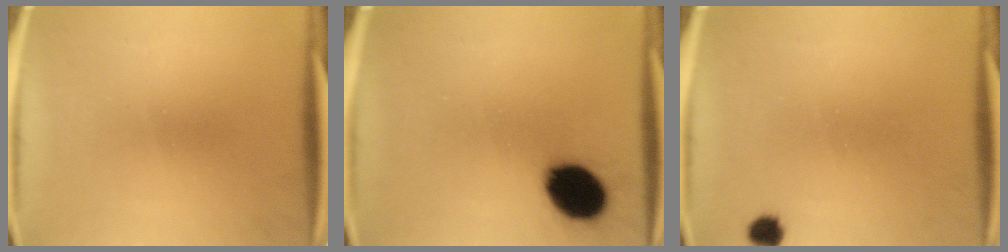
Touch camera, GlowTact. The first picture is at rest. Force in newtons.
{"total": 13.0}
{"total": 2.3}